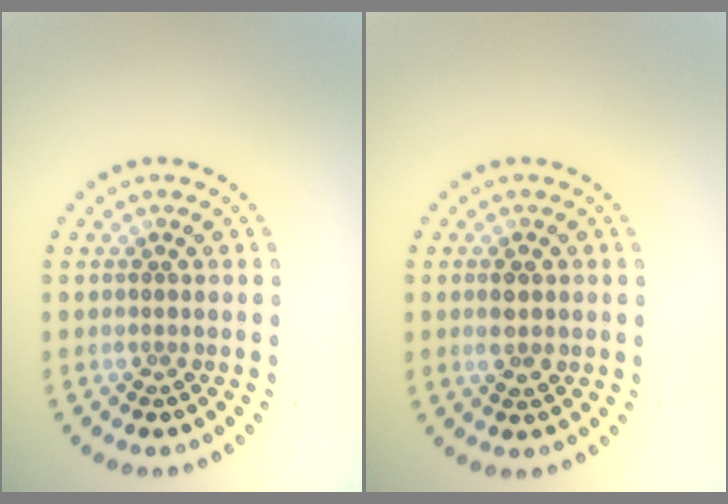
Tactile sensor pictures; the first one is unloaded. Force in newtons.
{"total": 1.7, "press": 1.7, "slide": 0.2}